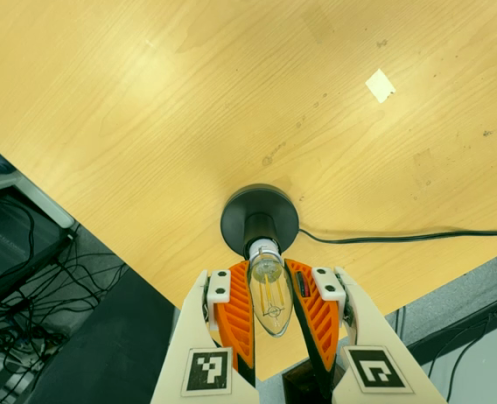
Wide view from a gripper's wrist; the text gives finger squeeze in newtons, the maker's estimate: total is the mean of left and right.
{"total": 14.5, "left": 15.3, "right": 13.8}